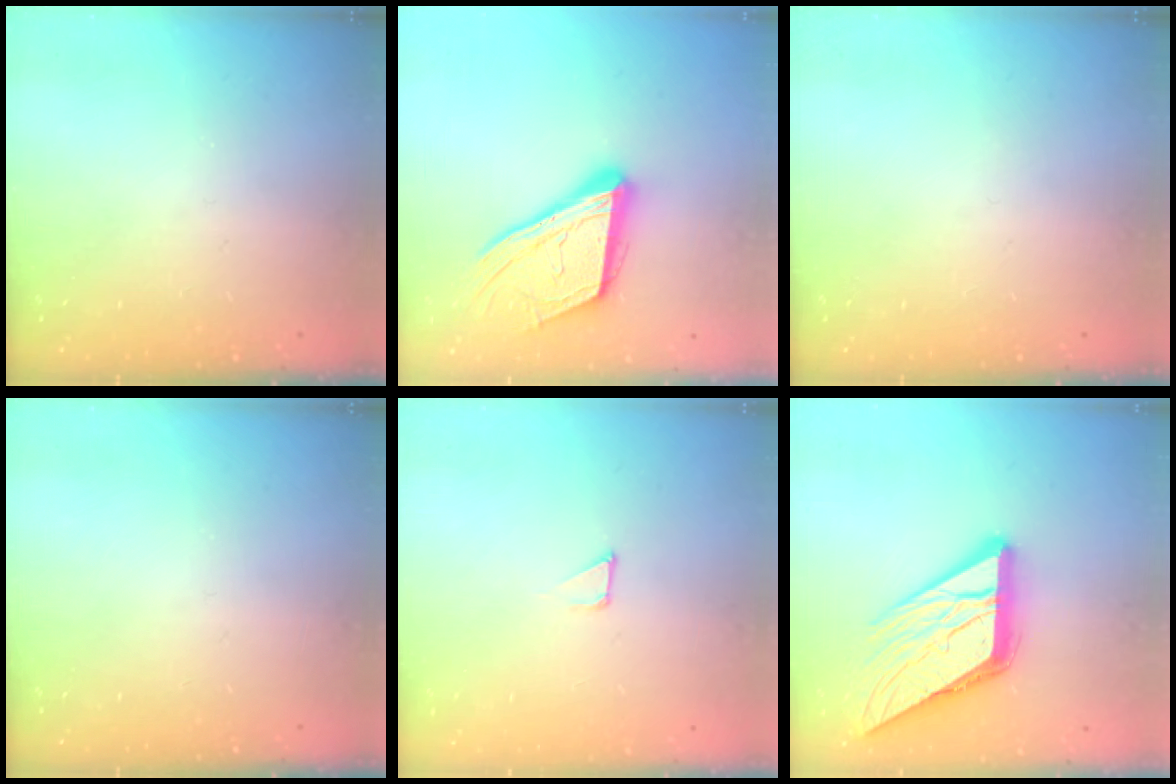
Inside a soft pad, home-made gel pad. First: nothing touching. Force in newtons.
{"total": 19.1, "press": 18.9, "slide": 2.6}
{"total": 0.0}
{"total": 0.0}
{"total": 1.7, "press": 1.7, "slide": 0.0}
{"total": 17.1, "press": 17.1, "slide": 1.8}